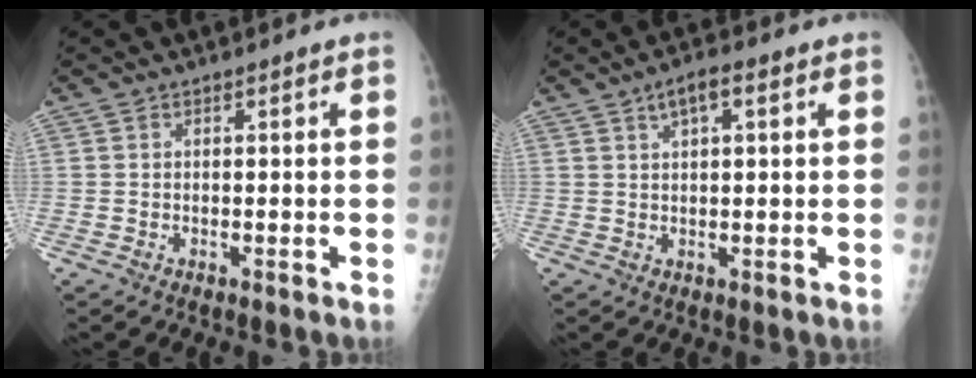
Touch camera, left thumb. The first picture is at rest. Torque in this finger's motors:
{"motor_torque": [0.13, 0.03, 0.26, 0.29, -0.02]}